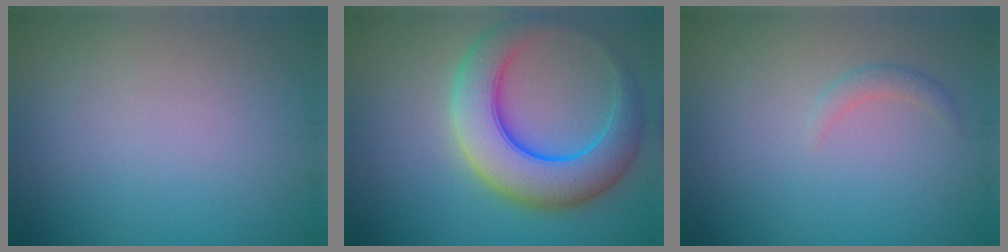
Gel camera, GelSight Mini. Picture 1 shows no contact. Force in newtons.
{"total": 8.4, "press": 8.4, "slide": 0.4}
{"total": 1.1, "press": 1.1, "slide": 0.1}